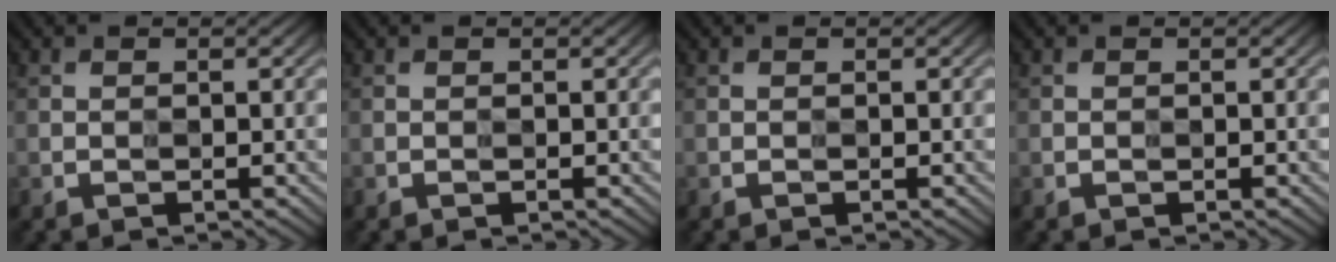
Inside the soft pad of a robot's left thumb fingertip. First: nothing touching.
{"total": 0.0}
{"total": 0.0}
{"total": 0.0}